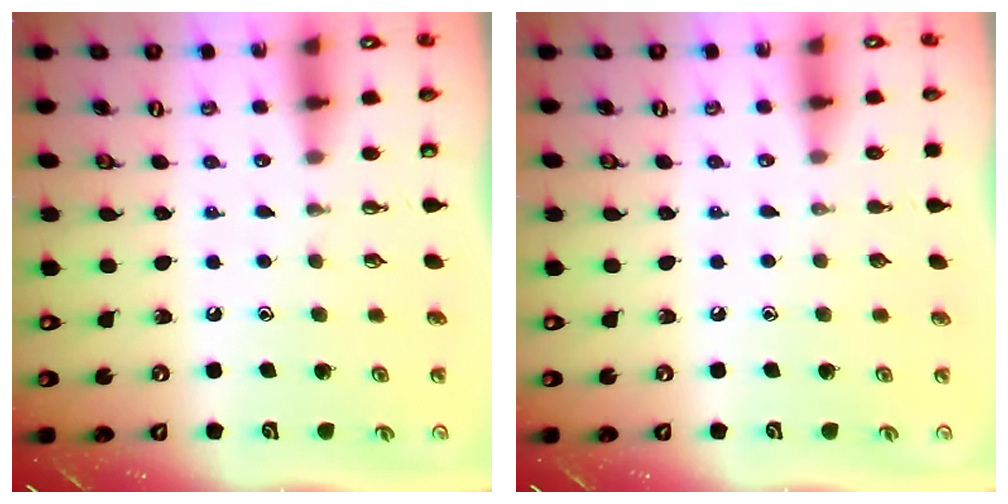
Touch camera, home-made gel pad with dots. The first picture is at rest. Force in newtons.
{"total": 0.0}